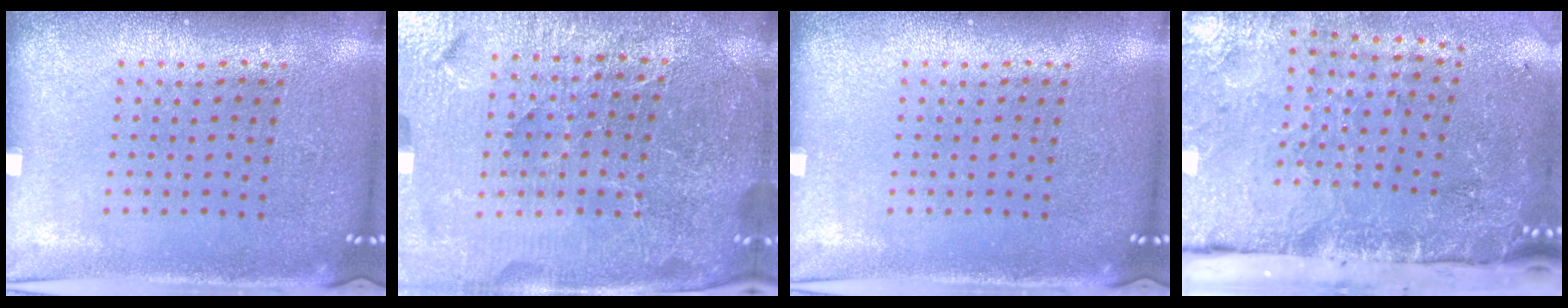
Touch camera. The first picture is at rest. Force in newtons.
{"total": 6.0, "press": 5.3, "slide": 2.7}
{"total": 0.0}
{"total": 5.1, "press": 3.7, "slide": 3.6}